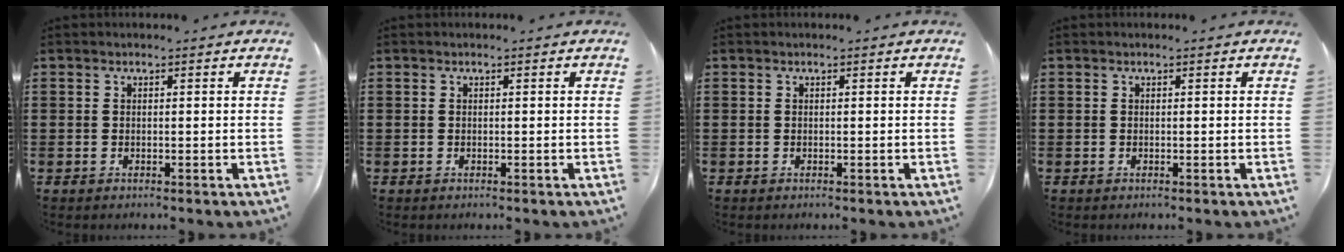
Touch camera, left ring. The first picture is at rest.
{"total": 0.0}
{"total": 0.0}
{"total": 0.0}